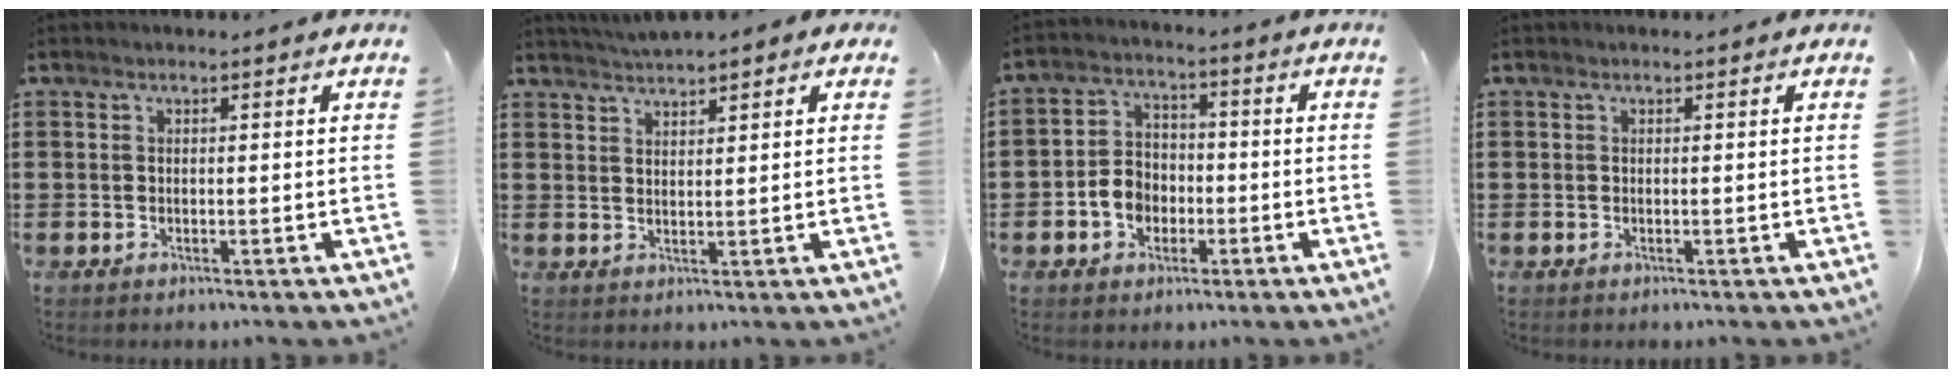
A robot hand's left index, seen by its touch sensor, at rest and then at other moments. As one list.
[{"total": 2.4, "force": [2.4, 0.2, 0.4], "torque": [-0.015, 0.000, 0.045]}, {"total": 5.5, "force": [-2.1, 4.3, 2.7], "torque": [-0.069, 0.009, -0.043]}, {"total": 0.0}]